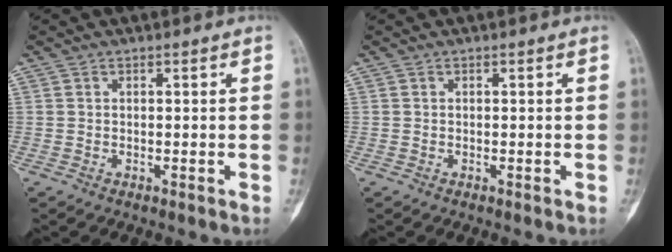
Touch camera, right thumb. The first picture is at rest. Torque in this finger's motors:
{"motor_torque": [-0.03, 0.24, 0.08, -0.01, 0.03]}